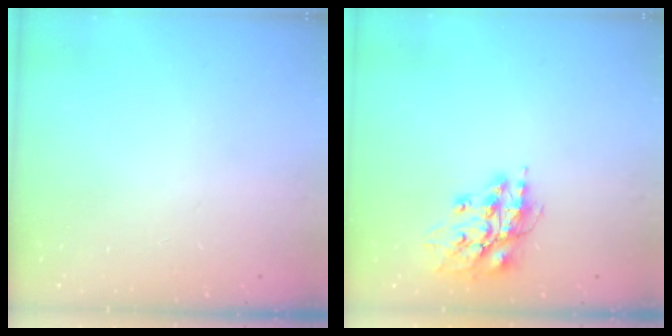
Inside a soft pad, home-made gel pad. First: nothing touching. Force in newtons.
{"total": 13.9, "press": 13.7, "slide": 2.0}